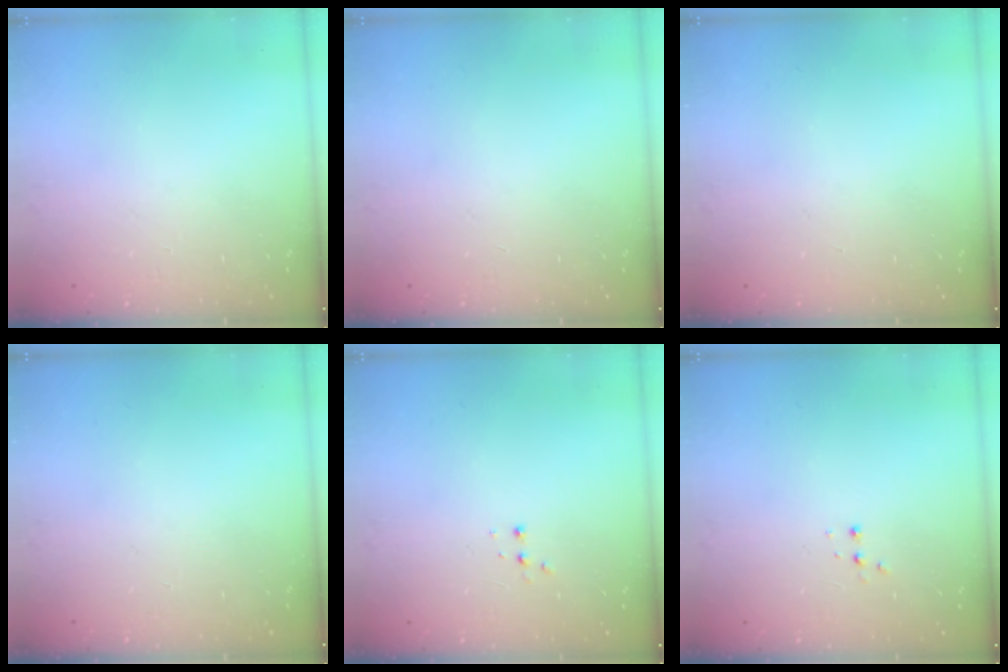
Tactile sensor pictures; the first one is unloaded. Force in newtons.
{"total": 0.0}
{"total": 0.0}
{"total": 0.0}
{"total": 3.0, "press": 2.9, "slide": 0.7}
{"total": 3.0, "press": 2.9, "slide": 0.7}